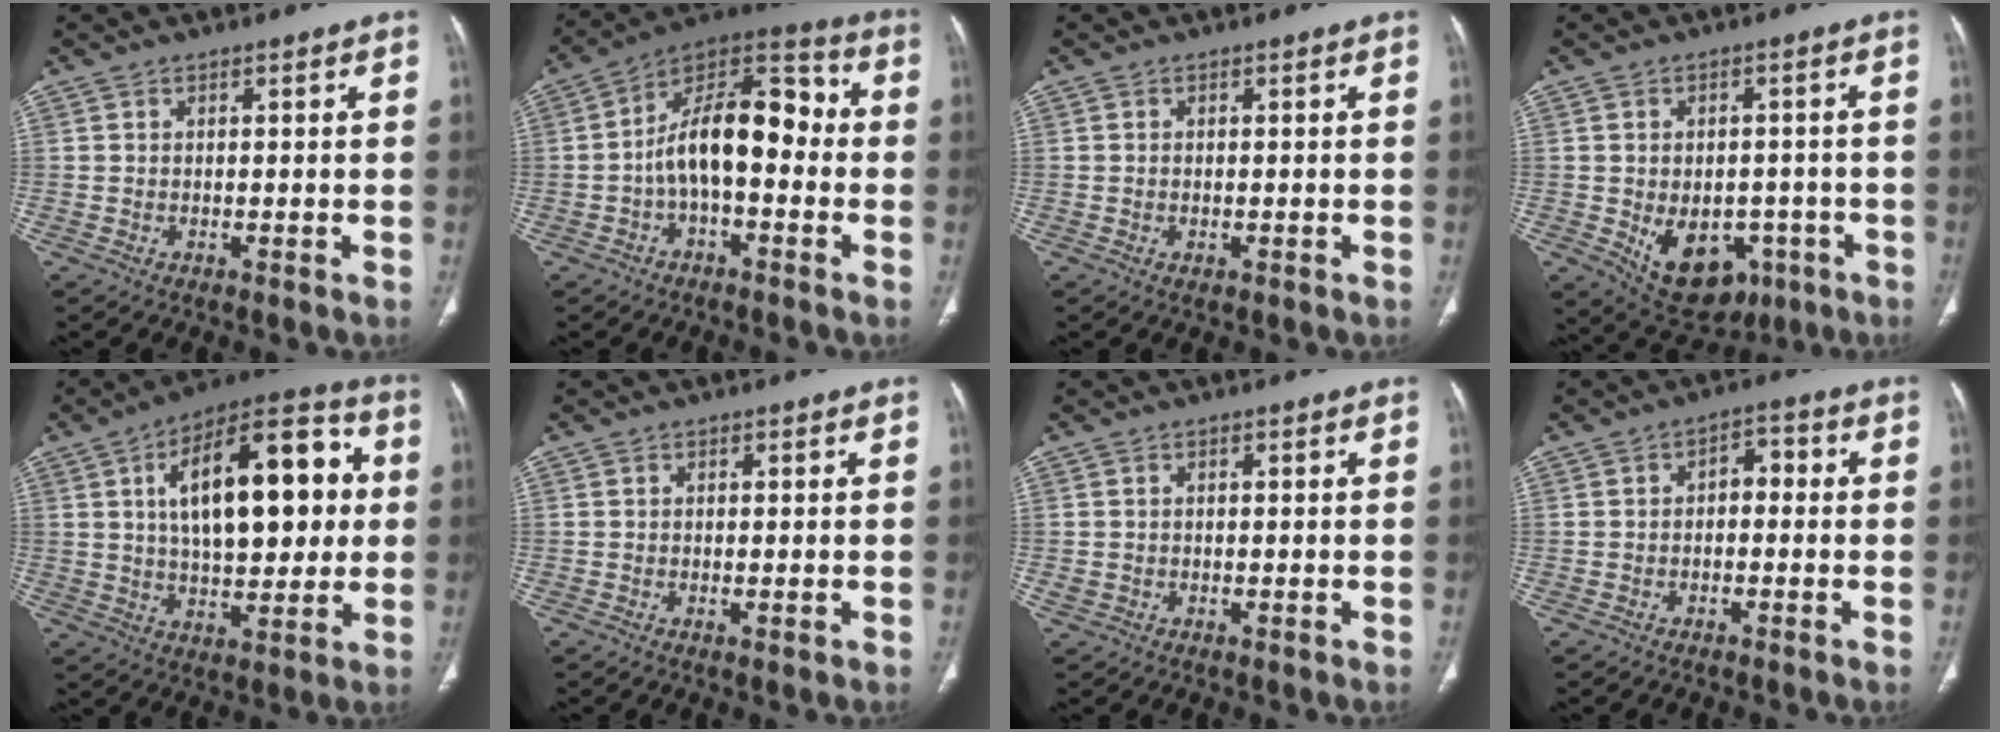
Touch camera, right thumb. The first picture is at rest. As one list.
[{"total": 15.6, "force": [-1.6, 8.1, 13.2], "torque": [-0.192, 0.051, -0.039]}, {"total": 0.9, "force": [-0.3, 0.5, 0.6], "torque": [-0.013, 0.001, -0.002]}, {"total": 13.1, "force": [-4.7, 9.0, 8.3], "torque": [-0.091, 0.014, -0.047]}, {"total": 22.8, "force": [4.3, 10.8, 19.6], "torque": [-0.268, 0.017, 0.059]}, {"total": 1.1, "force": [-0.3, 0.3, 1.0], "torque": [-0.018, -0.004, -0.004]}, {"total": 1.2, "force": [-0.2, 1.0, 0.7], "torque": [-0.015, 0.004, 0.000]}, {"total": 3.7, "force": [-0.4, 2.4, 2.8], "torque": [-0.027, 0.020, -0.016]}]